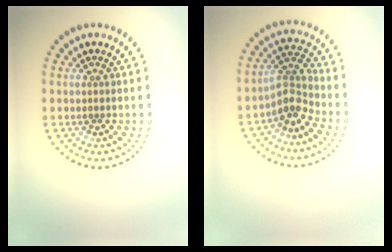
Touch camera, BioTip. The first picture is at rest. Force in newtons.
{"total": 3.0, "press": 2.4, "slide": 1.8}